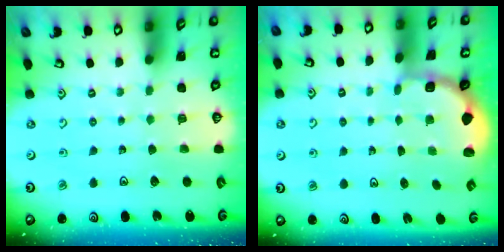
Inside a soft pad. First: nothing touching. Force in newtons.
{"total": 2.0, "press": 1.8, "slide": 0.8}